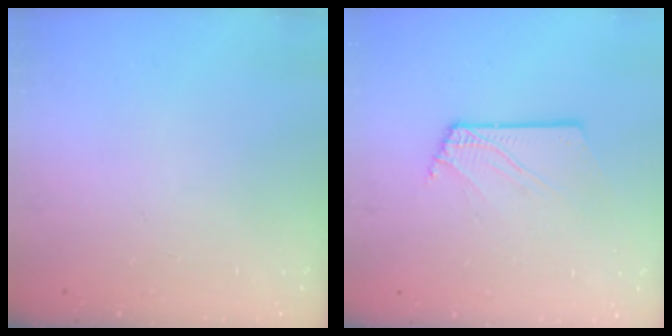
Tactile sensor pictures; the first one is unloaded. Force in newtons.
{"total": 2.6, "press": 2.6, "slide": 0.3}